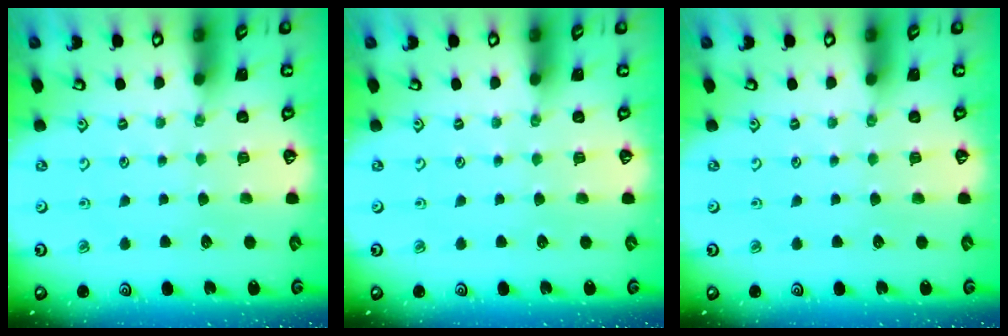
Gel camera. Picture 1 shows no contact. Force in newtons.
{"total": 0.0}
{"total": 0.0}